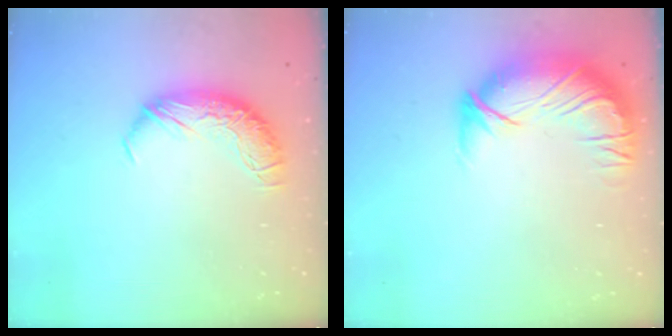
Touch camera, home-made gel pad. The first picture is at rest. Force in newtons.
{"total": 2.8, "press": 0.4, "slide": 2.8}